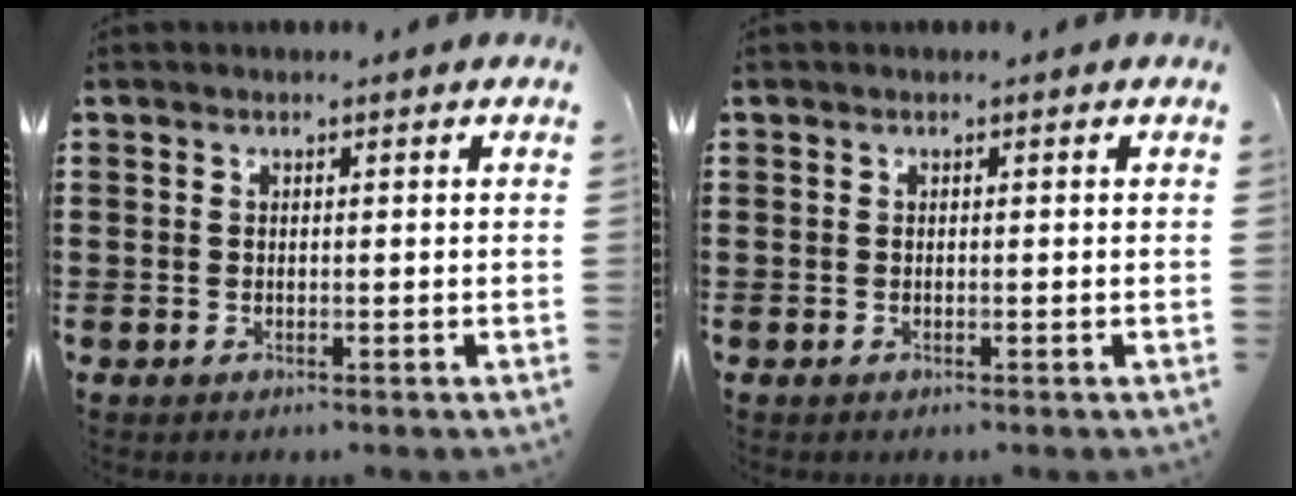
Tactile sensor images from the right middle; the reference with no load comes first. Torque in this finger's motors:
{"motor_torque": [0.07, -0.03, 0.02, -0.02]}